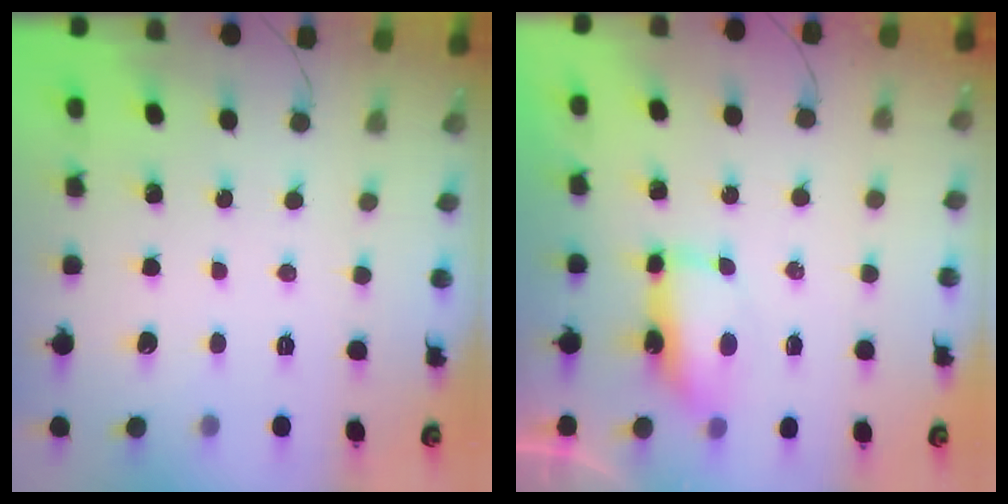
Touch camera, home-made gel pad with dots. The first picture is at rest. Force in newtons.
{"total": 7.4, "press": 7.3, "slide": 0.5}